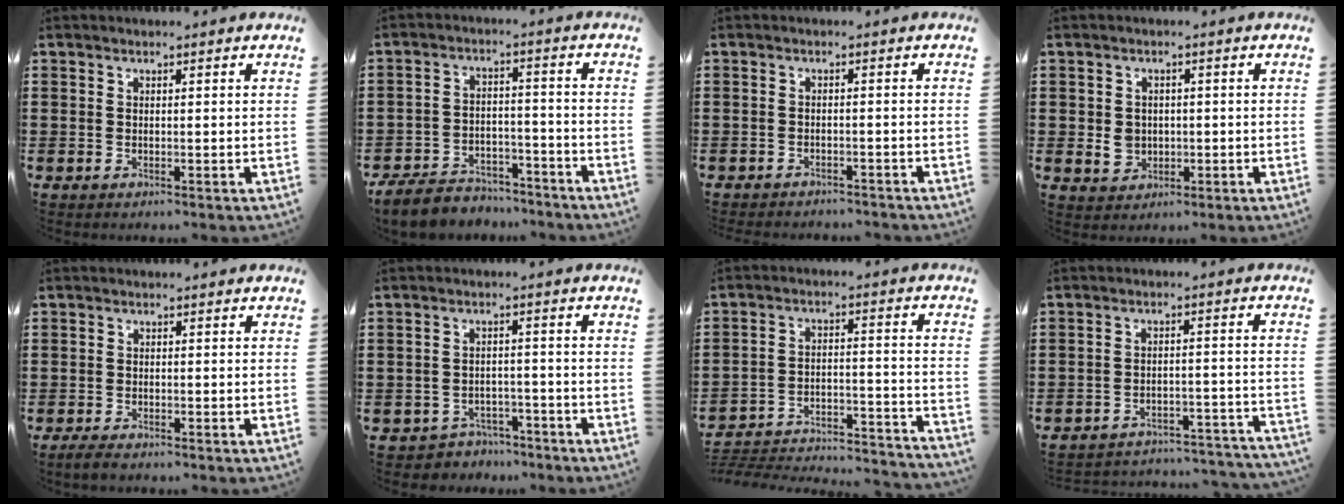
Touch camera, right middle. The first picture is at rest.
{"total": 6.3, "force": [-5.9, 1.7, 1.2], "torque": [-0.026, 0.016, -0.117]}
{"total": 1.8, "force": [-1.8, 0.3, -0.1], "torque": [-0.005, 0.002, -0.040]}
{"total": 3.4, "force": [-0.3, 3.0, 1.4], "torque": [-0.027, 0.005, -0.010]}
{"total": 1.5, "force": [-1.3, 0.7, 0.5], "torque": [-0.018, 0.002, -0.029]}
{"total": 3.3, "force": [-3.2, 0.9, -0.4], "torque": [-0.005, 0.001, -0.071]}
{"total": 3.6, "force": [-3.3, 0.7, 1.0], "torque": [-0.033, -0.010, -0.078]}
{"total": 3.8, "force": [-3.7, 0.3, 0.9], "torque": [-0.021, -0.002, -0.078]}